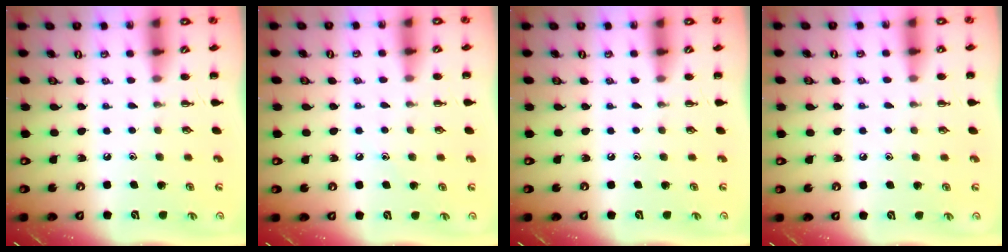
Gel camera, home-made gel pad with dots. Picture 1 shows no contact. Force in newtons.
{"total": 5.5, "press": 5.3, "slide": 1.6}
{"total": 0.0}
{"total": 5.8, "press": 5.4, "slide": 2.0}